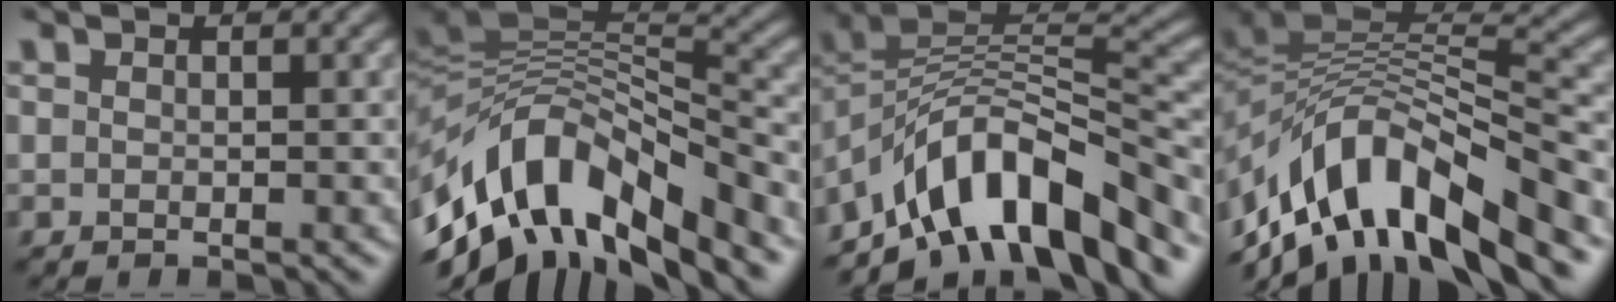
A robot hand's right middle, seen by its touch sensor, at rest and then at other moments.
{"total": 12.0, "force": [-5.8, 5.4, 9.0], "torque": [-0.165, 0.017, -0.113]}
{"total": 11.2, "force": [-6.8, 4.8, 7.5], "torque": [-0.111, 0.019, -0.132]}
{"total": 11.6, "force": [-6.3, 5.2, 8.3], "torque": [-0.150, 0.015, -0.115]}